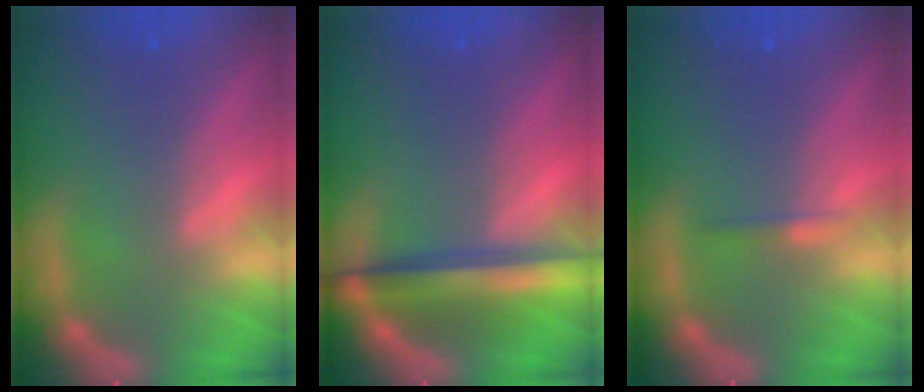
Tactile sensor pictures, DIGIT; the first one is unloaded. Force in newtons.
{"total": 6.5}
{"total": 0.9}